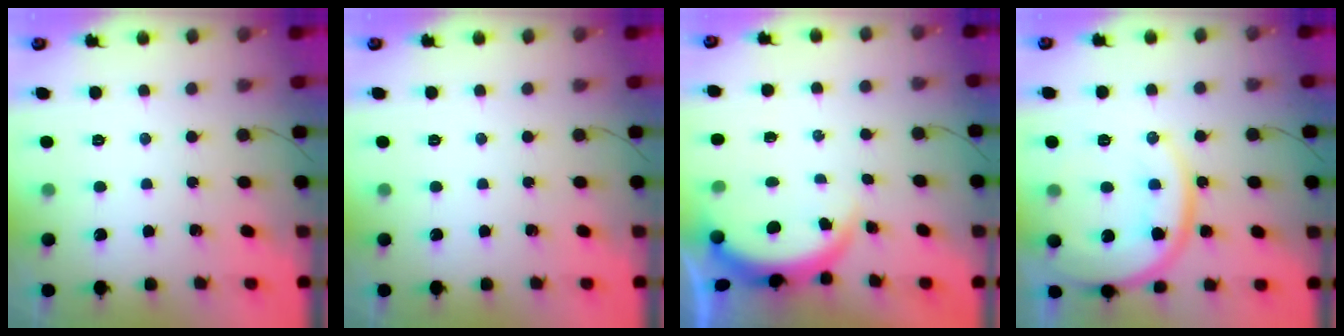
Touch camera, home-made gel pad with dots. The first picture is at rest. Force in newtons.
{"total": 0.0}
{"total": 4.0, "press": 3.7, "slide": 1.5}
{"total": 17.0, "press": 16.8, "slide": 2.1}